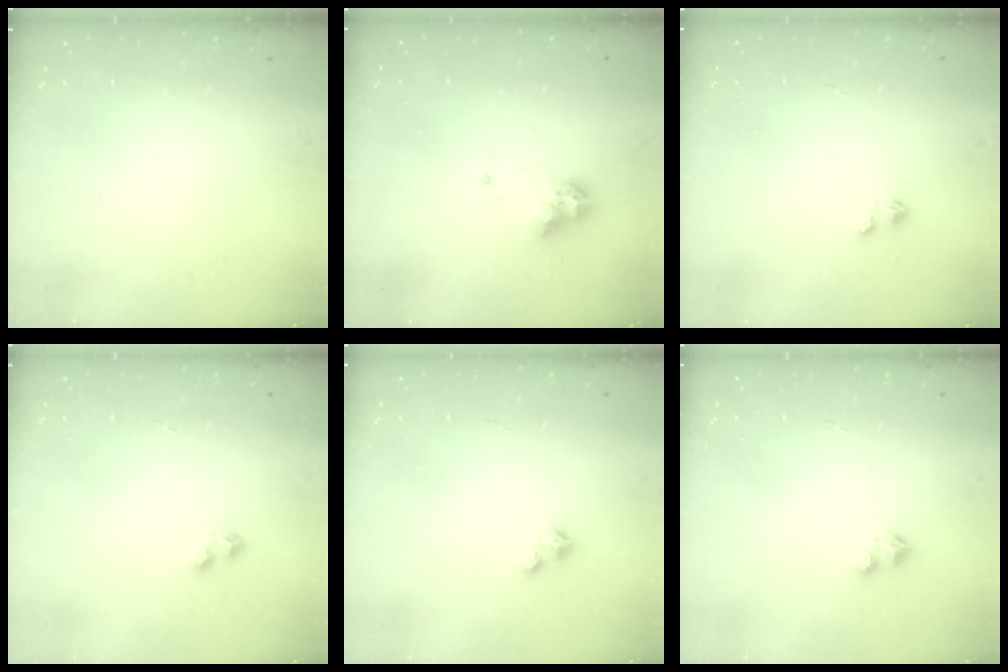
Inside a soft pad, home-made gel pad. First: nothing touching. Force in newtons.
{"total": 8.5, "press": 8.4, "slide": 0.9}
{"total": 0.0}
{"total": 1.7, "press": 1.6, "slide": 0.6}
{"total": 2.1, "press": 2.0, "slide": 0.5}
{"total": 3.0, "press": 2.9, "slide": 0.2}